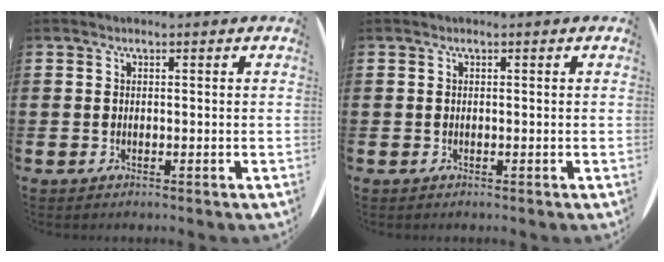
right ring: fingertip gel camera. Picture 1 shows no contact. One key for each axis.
{"total": 0.0}